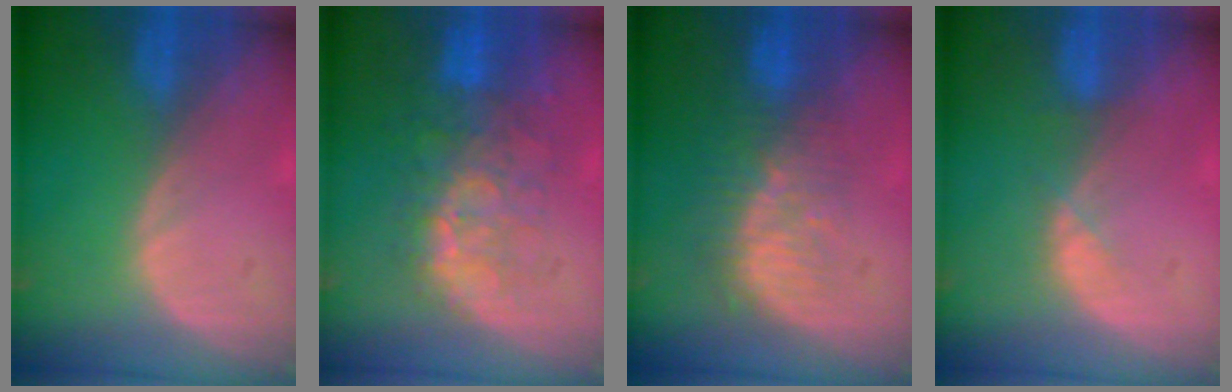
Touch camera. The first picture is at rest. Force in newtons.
{"total": 10.0, "press": 8.4, "slide": 5.3}
{"total": 8.4, "press": 7.5, "slide": 3.8}
{"total": 1.9, "press": 1.7, "slide": 0.9}